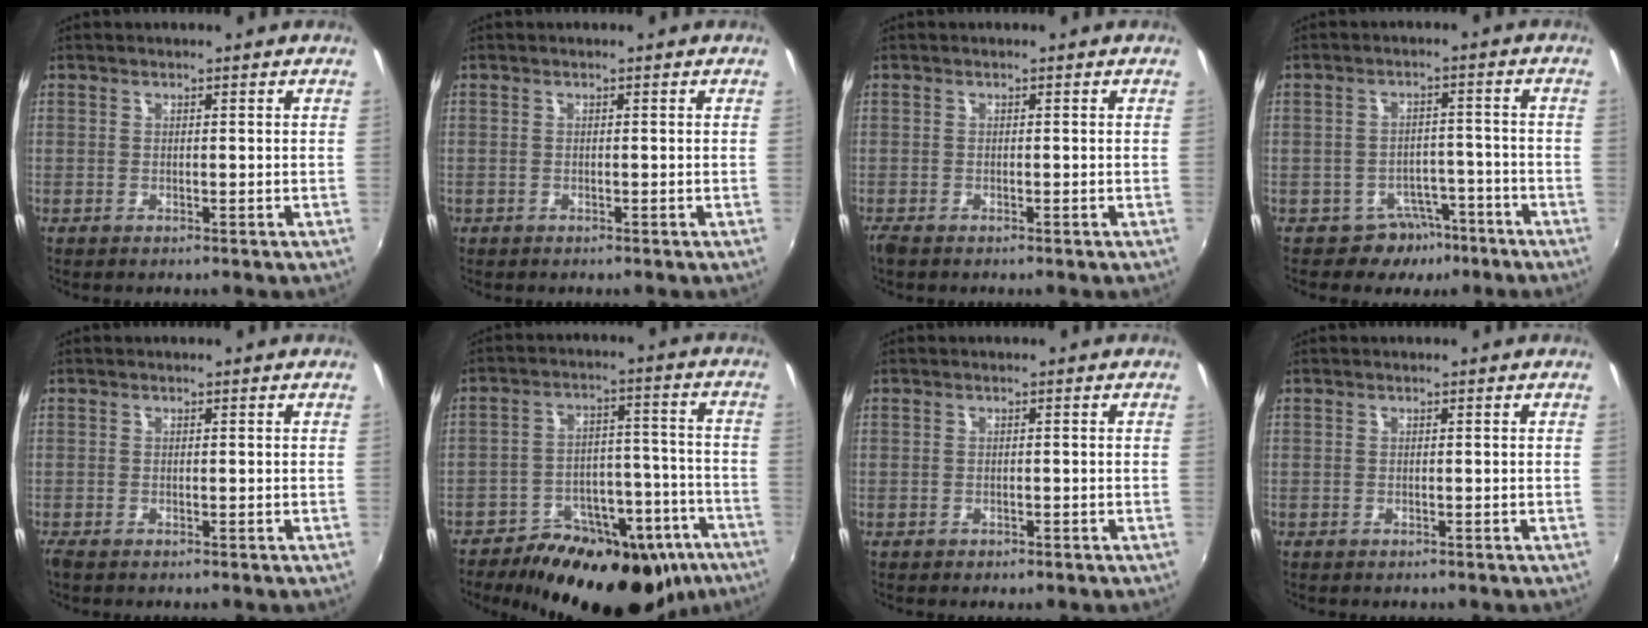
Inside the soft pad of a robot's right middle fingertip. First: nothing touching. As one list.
[{"total": 0.6, "force": [-0.4, 0.4, 0.0], "torque": [-0.001, -0.004, -0.007]}, {"total": 1.5, "force": [-1.3, 0.5, 0.7], "torque": [-0.016, -0.009, -0.024]}, {"total": 5.9, "force": [-4.2, 4.1, 0.9], "torque": [-0.016, 0.027, -0.049]}, {"total": 0.9, "force": [-0.7, 0.2, 0.4], "torque": [-0.010, -0.006, -0.014]}, {"total": 25.7, "force": [-18.1, 12.5, 13.4], "torque": [-0.211, 0.023, -0.226]}, {"total": 1.1, "force": [-0.9, 0.6, 0.4], "torque": [-0.010, -0.002, -0.011]}, {"total": 0.5, "force": [-0.4, 0.4, 0.0], "torque": [-0.002, -0.003, -0.006]}]